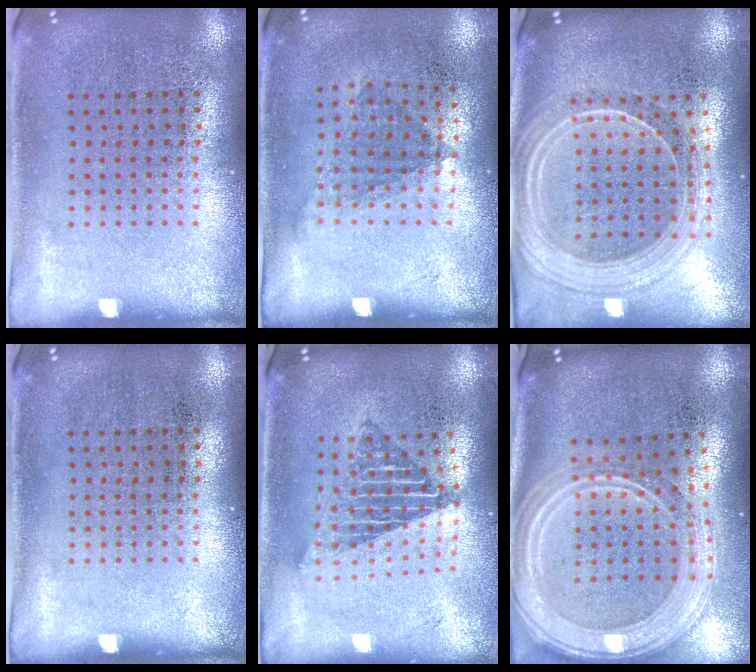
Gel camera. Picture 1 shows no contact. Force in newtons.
{"total": 1.1, "press": 0.8, "slide": 0.7}
{"total": 2.3, "press": 2.0, "slide": 1.1}
{"total": 0.0}
{"total": 1.6, "press": 1.4, "slide": 0.9}
{"total": 3.2, "press": 2.6, "slide": 1.9}